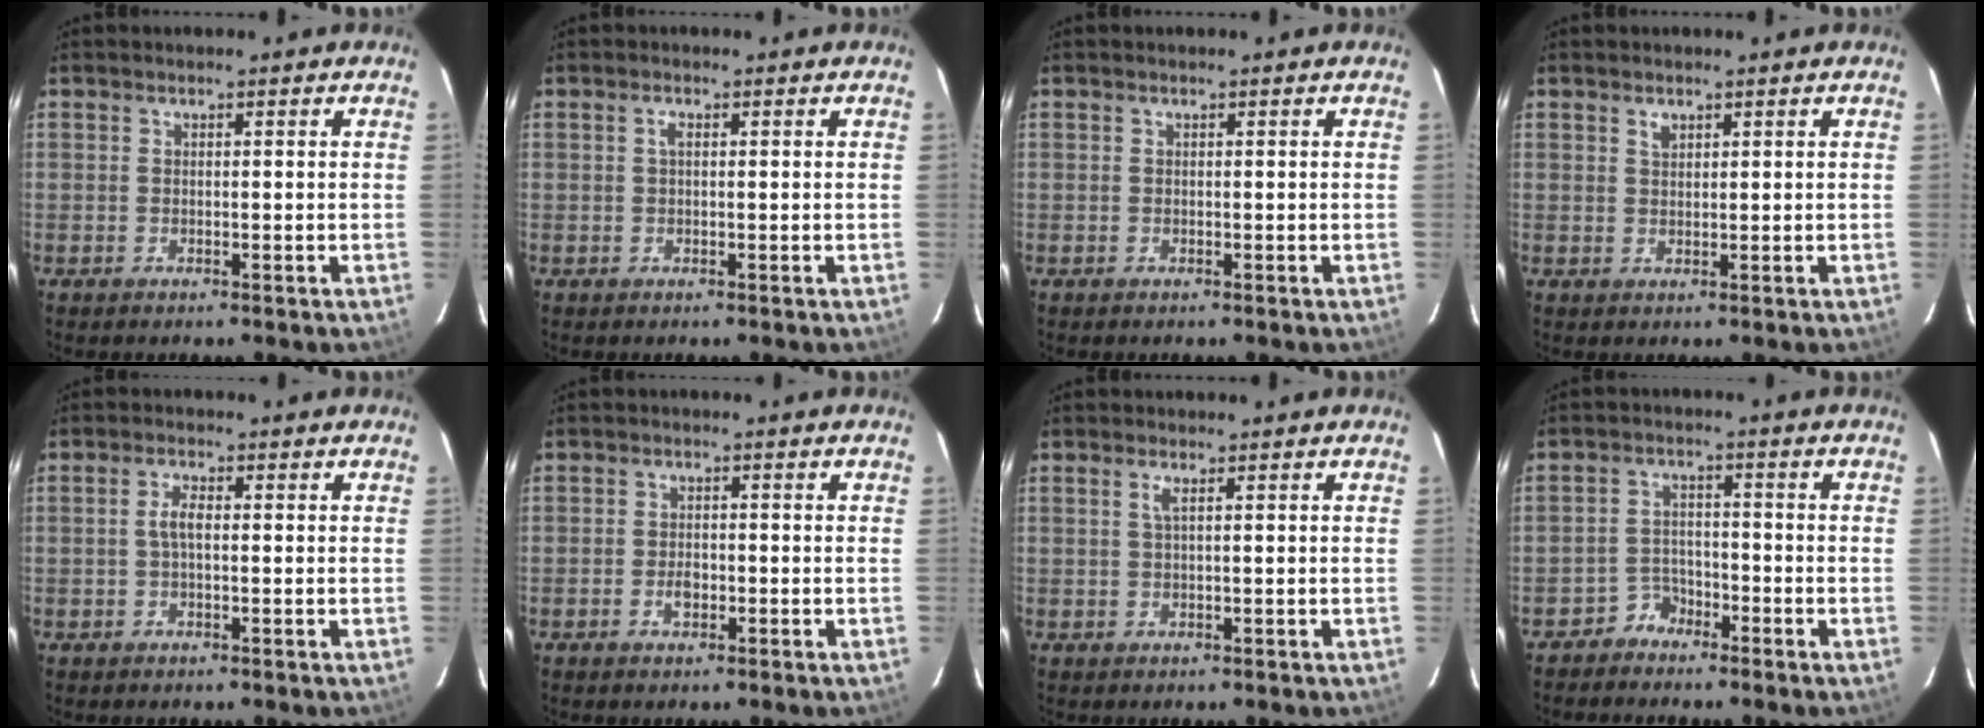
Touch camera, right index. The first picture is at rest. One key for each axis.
{"total": 1.0, "fx": 0.2, "fy": 0.4, "fz": 0.9, "tx": -0.018, "ty": 0.003, "tz": 0.002}
{"total": 0.0}
{"total": 1.4, "fx": 0.9, "fy": 0.8, "fz": 0.7, "tx": -0.010, "ty": 0.003, "tz": 0.017}
{"total": 2.5, "fx": 0.0, "fy": 0.9, "fz": 2.4, "tx": -0.050, "ty": 0.006, "tz": 0.000}
{"total": 2.4, "fx": -0.9, "fy": 1.5, "fz": 1.6, "tx": -0.030, "ty": 0.001, "tz": -0.016}
{"total": 1.0, "fx": 0.4, "fy": 0.2, "fz": 1.0, "tx": -0.020, "ty": 0.002, "tz": 0.006}
{"total": 3.6, "fx": -3.0, "fy": 2.0, "fz": -0.2, "tx": 0.003, "ty": 0.014, "tz": -0.055}